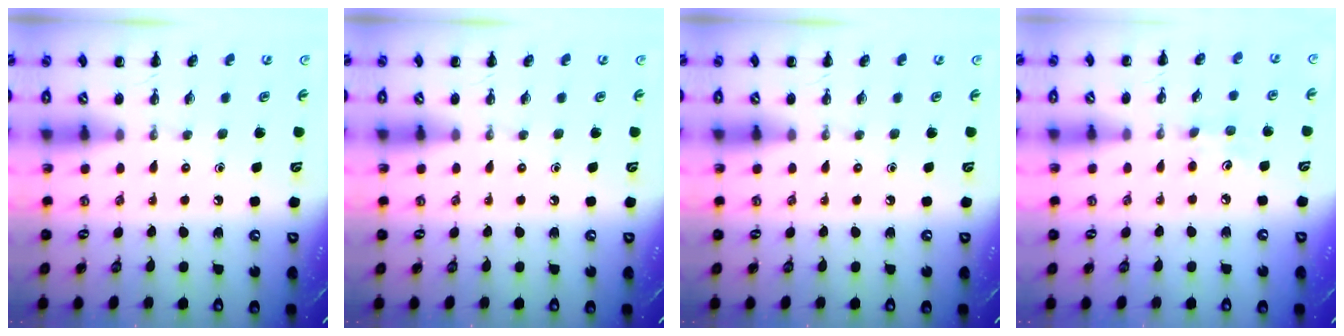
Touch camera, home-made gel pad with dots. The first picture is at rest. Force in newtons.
{"total": 0.0}
{"total": 0.0}
{"total": 6.0, "press": 5.7, "slide": 1.7}